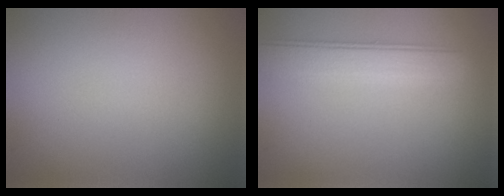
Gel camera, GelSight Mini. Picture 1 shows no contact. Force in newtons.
{"total": 4.2, "press": 4.2, "slide": 0.4}